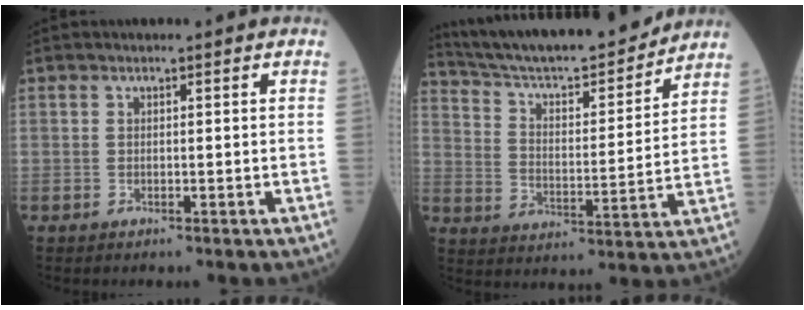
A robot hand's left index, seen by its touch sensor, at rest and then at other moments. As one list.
[{"total": 20.4, "force": [18.6, 2.1, 8.0], "torque": [-0.138, -0.001, 0.288]}]